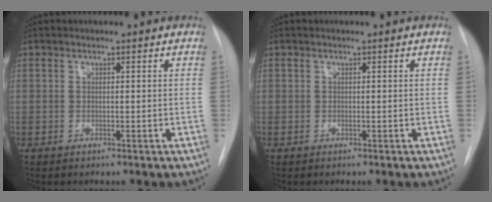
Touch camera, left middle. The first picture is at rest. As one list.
[{"total": 0.0}]